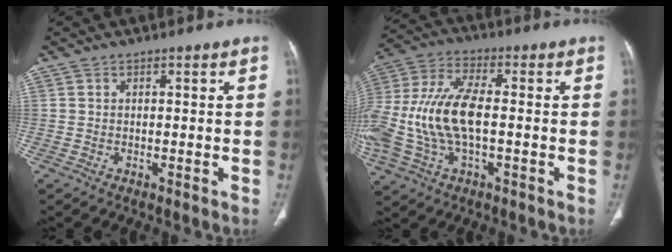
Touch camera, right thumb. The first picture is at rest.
{"total": 18.9, "force": [-1.9, 9.2, 16.4], "torque": [-0.391, 0.016, -0.032]}